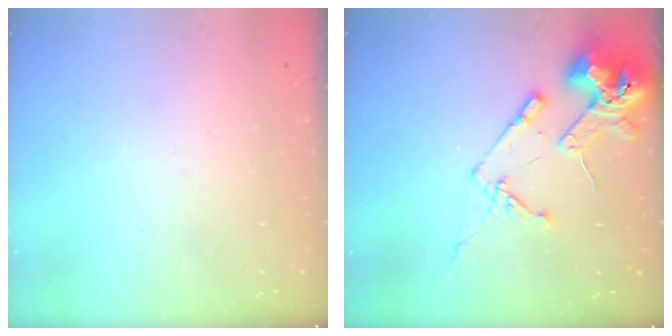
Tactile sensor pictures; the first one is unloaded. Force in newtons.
{"total": 14.3, "press": 14.2, "slide": 2.0}